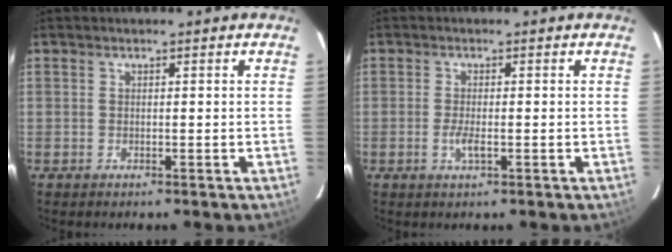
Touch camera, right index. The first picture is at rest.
{"total": 2.2, "force": [-0.7, 0.5, 2.0], "torque": [-0.041, -0.004, -0.013]}